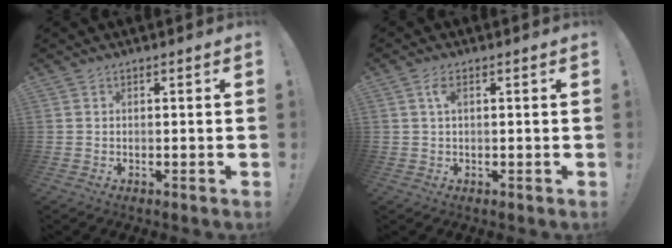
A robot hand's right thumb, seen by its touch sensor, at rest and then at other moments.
{"total": 3.1, "force": [1.2, 2.0, 2.0], "torque": [-0.026, 0.000, 0.018]}